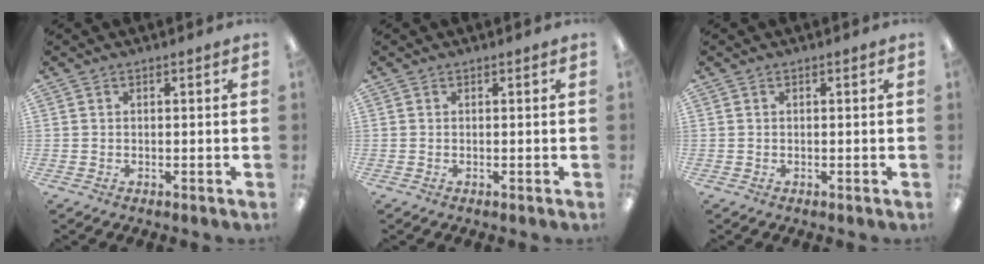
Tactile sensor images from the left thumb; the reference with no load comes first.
{"total": 0.0}
{"total": 0.0}